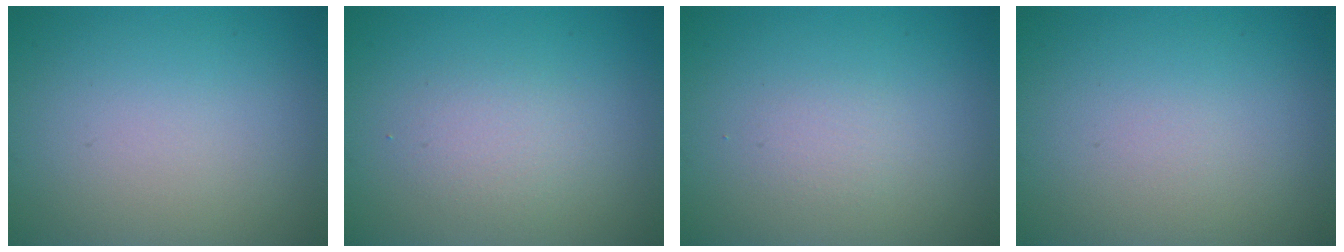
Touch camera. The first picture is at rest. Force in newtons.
{"total": 1.7, "press": 1.7, "slide": 0.2}
{"total": 1.0, "press": 1.0, "slide": 0.0}
{"total": 0.0}